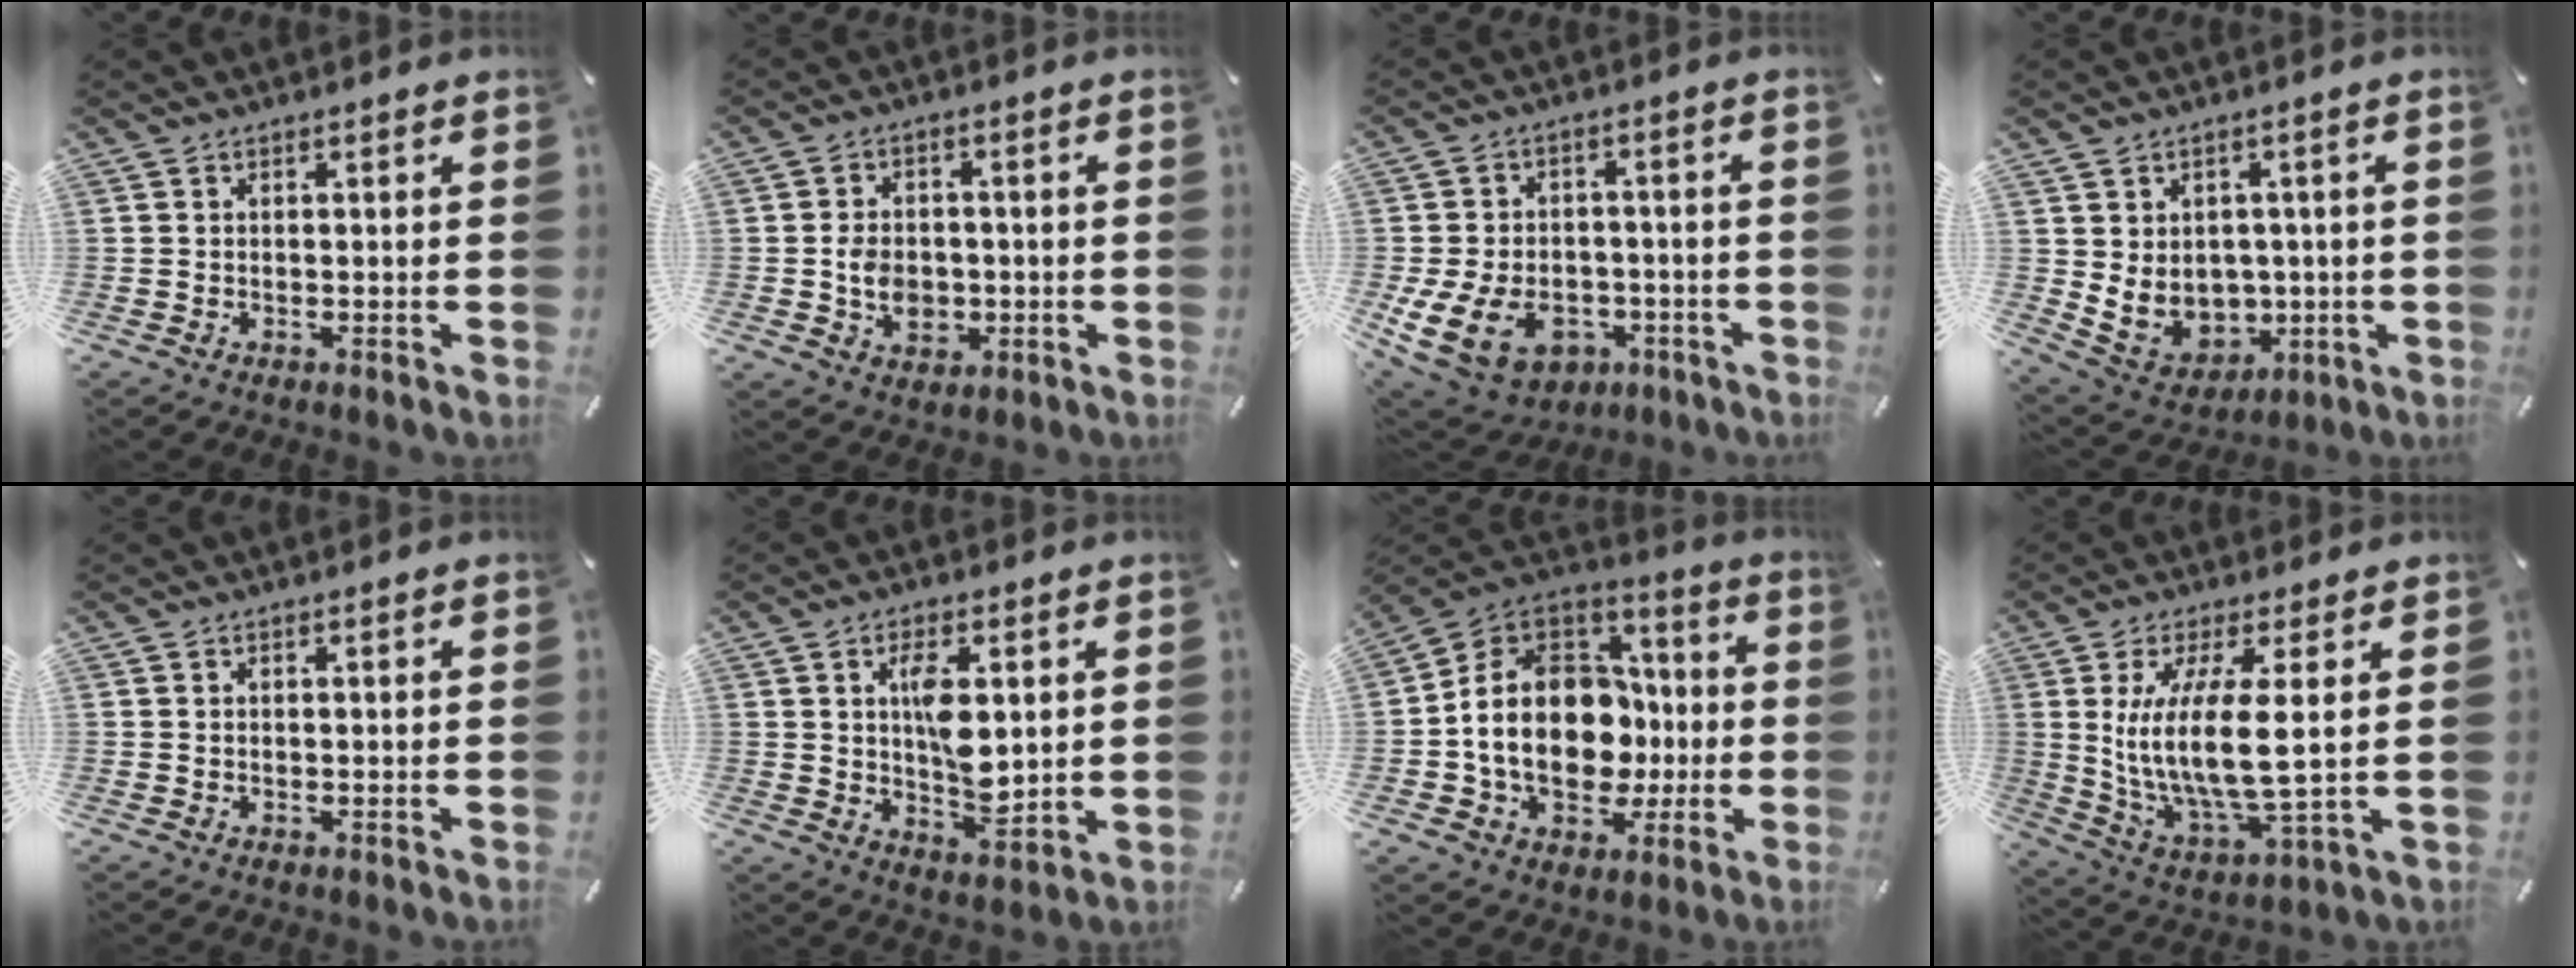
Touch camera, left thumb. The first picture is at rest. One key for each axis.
{"total": 7.2, "fx": -1.3, "fy": 5.9, "fz": 3.8, "tx": -0.083, "ty": 0.005, "tz": -0.025}
{"total": 12.3, "fx": -4.4, "fy": 9.0, "fz": 7.1, "tx": -0.147, "ty": 0.023, "tz": -0.071}
{"total": 8.5, "fx": 2.1, "fy": 7.9, "fz": 2.5, "tx": -0.058, "ty": -0.029, "tz": 0.052}
{"total": 0.0}
{"total": 9.5, "fx": 1.9, "fy": 4.8, "fz": 8.0, "tx": -0.136, "ty": -0.017, "tz": 0.024}
{"total": 18.8, "fx": -2.5, "fy": 14.7, "fz": 11.4, "tx": -0.227, "ty": 0.004, "tz": -0.036}
{"total": 14.0, "fx": 2.5, "fy": 3.8, "fz": 13.2, "tx": -0.292, "ty": -0.023, "tz": 0.042}